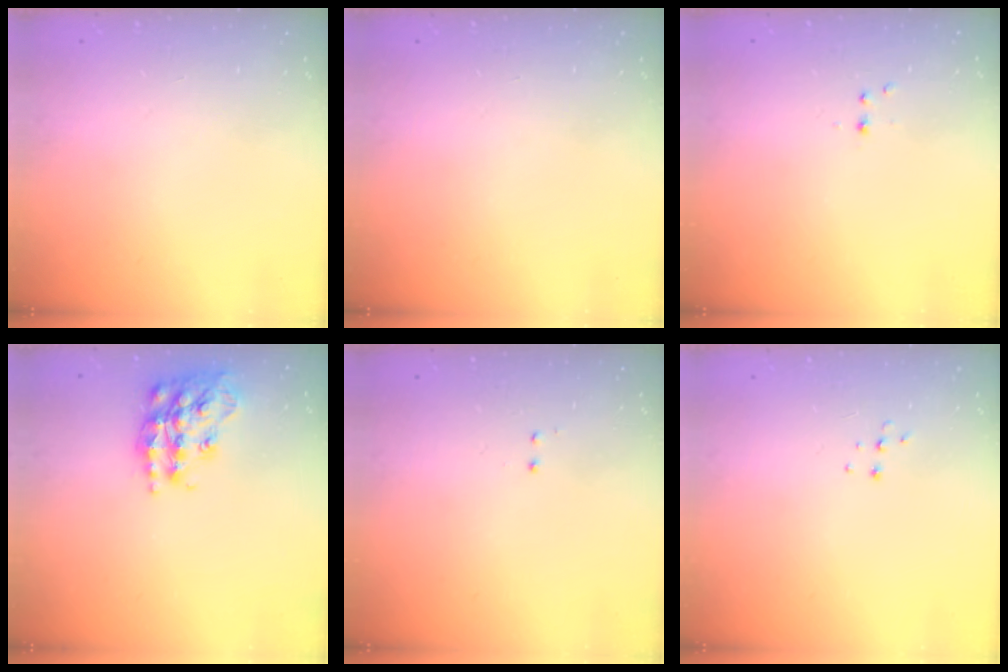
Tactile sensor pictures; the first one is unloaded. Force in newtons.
{"total": 0.0}
{"total": 2.2, "press": 1.9, "slide": 1.2}
{"total": 18.2, "press": 18.2, "slide": 1.2}
{"total": 0.5, "press": 0.5, "slide": 0.3}
{"total": 3.8, "press": 3.8, "slide": 0.3}